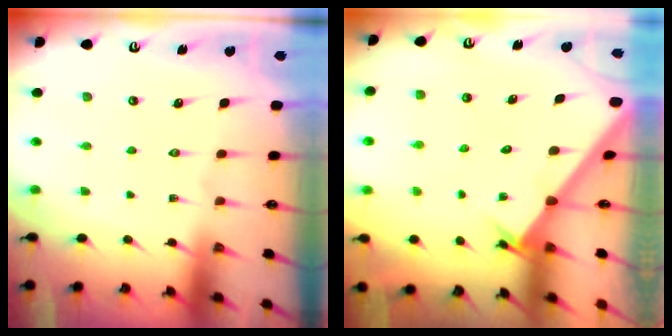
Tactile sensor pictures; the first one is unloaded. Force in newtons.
{"total": 2.1, "press": 2.1, "slide": 0.2}